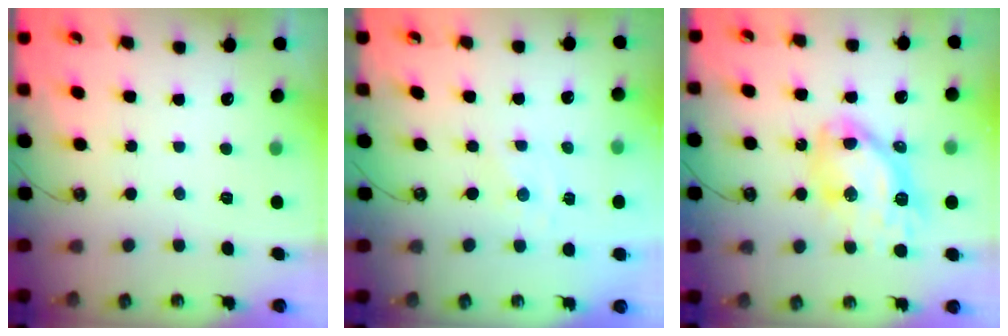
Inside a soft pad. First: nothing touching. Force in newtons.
{"total": 0.0}
{"total": 14.3, "press": 14.2, "slide": 1.3}